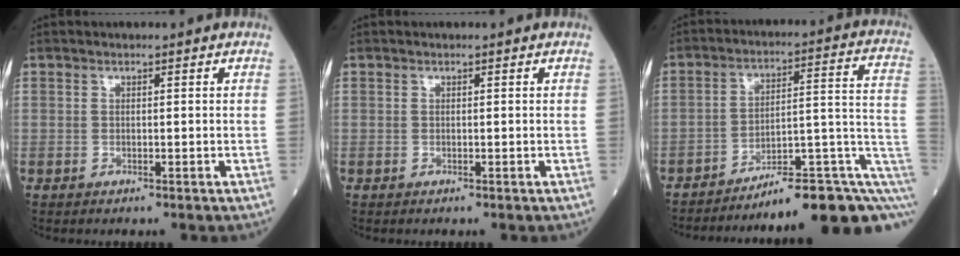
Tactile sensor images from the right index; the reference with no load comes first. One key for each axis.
{"total": 0.0}
{"total": 16.6, "fx": -9.7, "fy": 2.1, "fz": 13.4, "tx": -0.116, "ty": 0.059, "tz": -0.136}